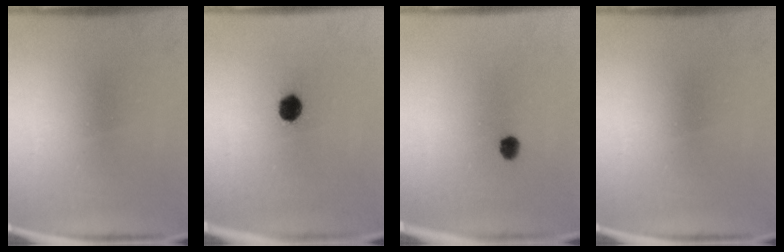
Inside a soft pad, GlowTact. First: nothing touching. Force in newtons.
{"total": 5.3}
{"total": 2.7}
{"total": 0.0}